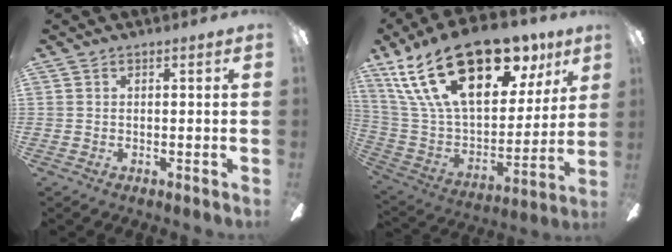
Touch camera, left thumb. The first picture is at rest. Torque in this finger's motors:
{"motor_torque": [2.81, 2.20, 1.75, -1.02, 0.56]}